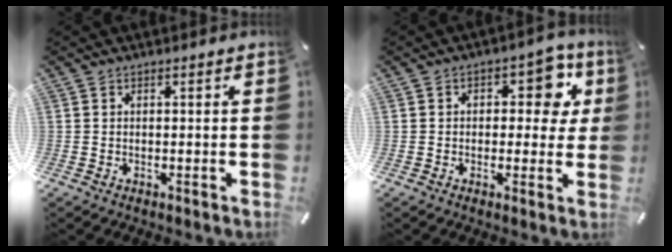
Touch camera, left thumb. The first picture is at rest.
{"total": 9.3, "force": [2.5, 5.8, 6.8], "torque": [-0.072, -0.008, 0.036]}